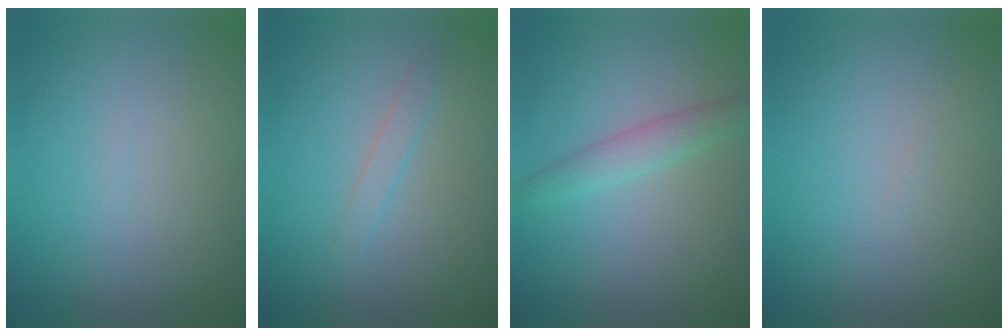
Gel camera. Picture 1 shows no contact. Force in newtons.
{"total": 1.1, "press": 1.1, "slide": 0.1}
{"total": 2.0, "press": 2.0, "slide": 0.1}
{"total": 0.0}